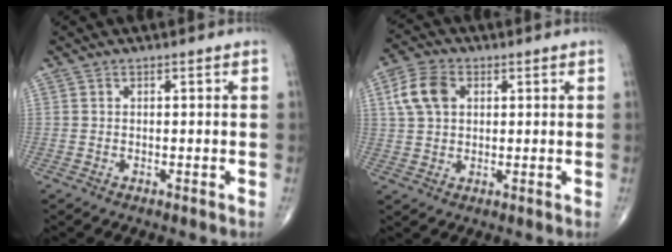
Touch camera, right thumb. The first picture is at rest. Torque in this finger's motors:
{"motor_torque": [-0.86, 0.90, 0.10, -0.09, 0.02]}